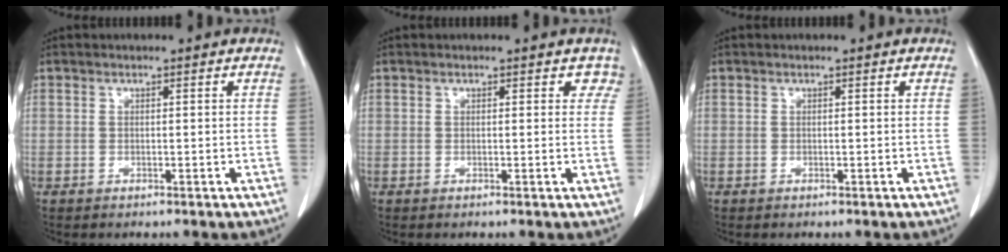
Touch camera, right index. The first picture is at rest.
{"total": 2.4, "force": [1.7, 1.6, 0.5], "torque": [0.019, -0.001, 0.002]}
{"total": 0.0}